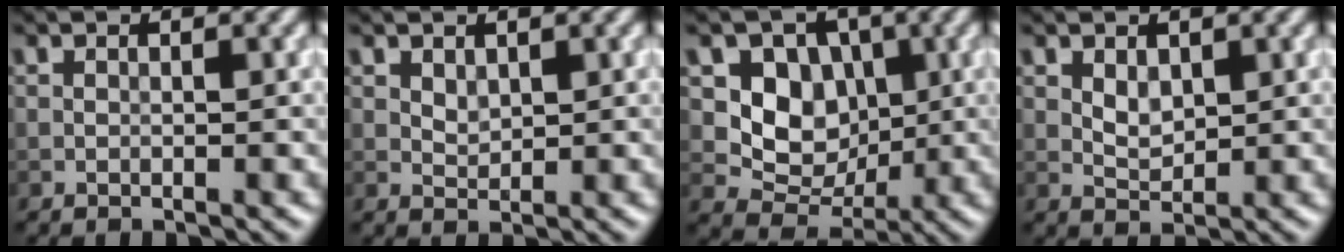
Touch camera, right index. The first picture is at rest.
{"total": 1.2, "force": [0.6, 0.7, 0.7], "torque": [-0.014, -0.002, 0.016]}
{"total": 5.8, "force": [0.8, 4.9, 3.1], "torque": [-0.046, -0.006, 0.008]}
{"total": 1.7, "force": [0.6, 1.1, 1.2], "torque": [-0.022, -0.004, 0.015]}